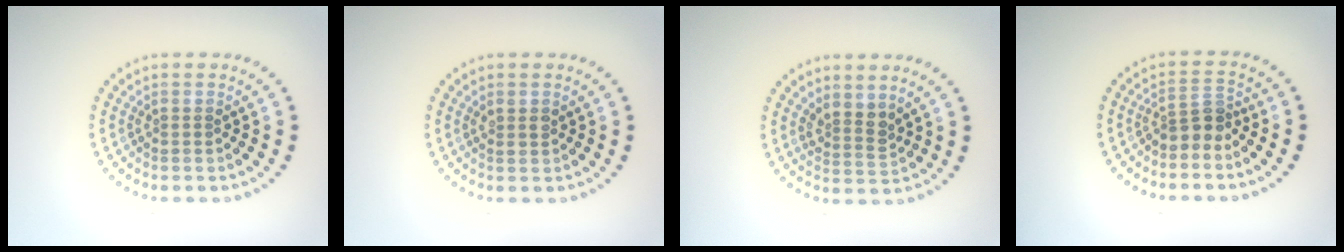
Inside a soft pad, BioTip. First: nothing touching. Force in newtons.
{"total": 0.9, "press": 0.9, "slide": 0.2}
{"total": 2.3, "press": 1.8, "slide": 1.5}
{"total": 2.4, "press": 1.8, "slide": 1.6}